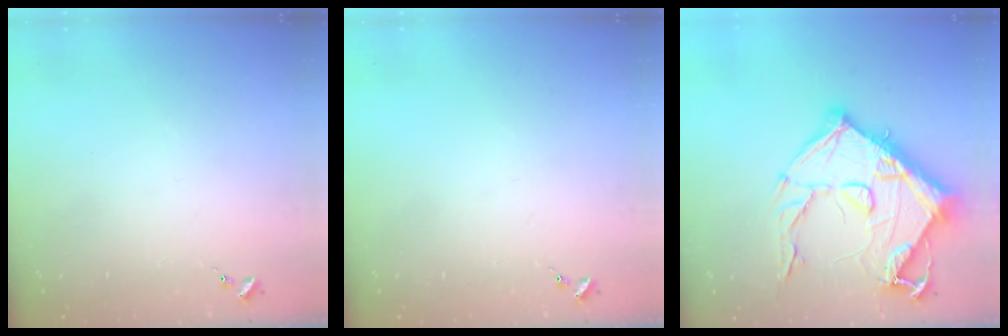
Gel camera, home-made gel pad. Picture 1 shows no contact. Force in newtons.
{"total": 0.0}
{"total": 22.3, "press": 22.2, "slide": 1.4}